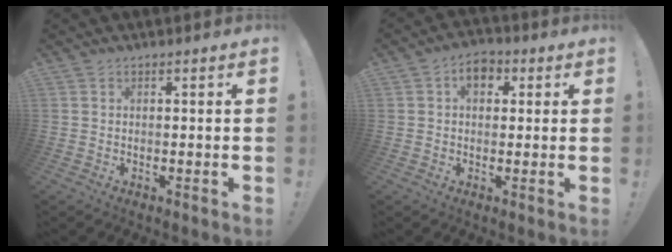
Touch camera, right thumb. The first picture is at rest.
{"total": 5.8, "force": [1.6, 4.1, 3.7], "torque": [-0.052, 0.006, 0.027]}